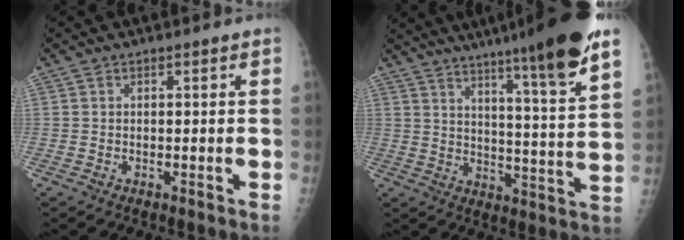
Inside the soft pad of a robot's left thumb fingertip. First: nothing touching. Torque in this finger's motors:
{"motor_torque": [3.03, 1.01, 1.58, -1.19, 0.13]}